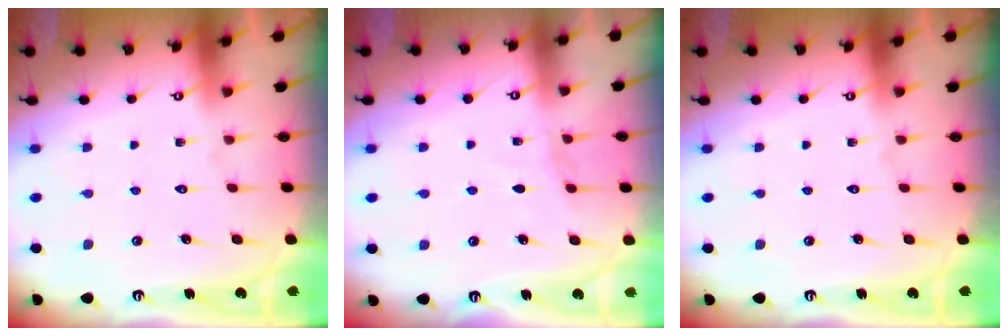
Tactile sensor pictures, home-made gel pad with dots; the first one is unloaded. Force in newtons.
{"total": 3.5, "press": 3.4, "slide": 0.4}
{"total": 0.0}